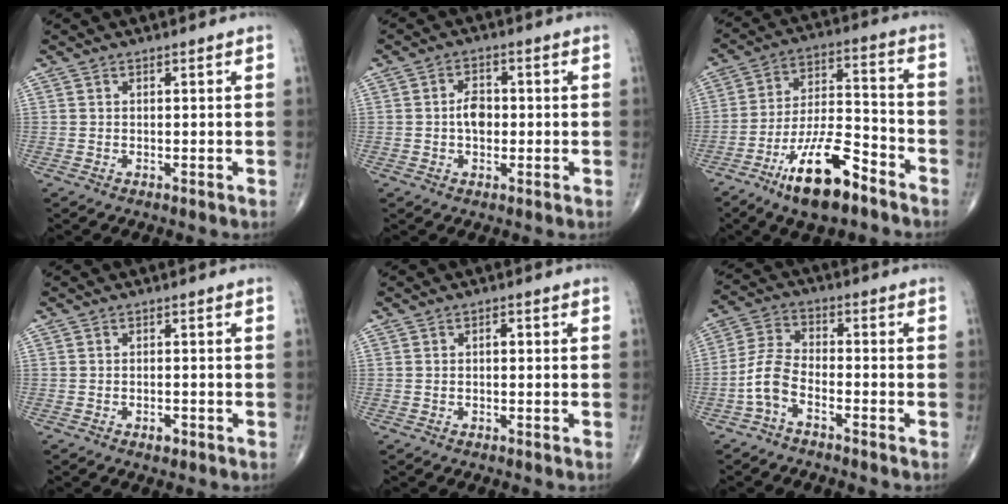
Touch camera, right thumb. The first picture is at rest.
{"total": 4.3, "force": [-0.3, 2.9, 3.2], "torque": [-0.045, 0.009, -0.010]}
{"total": 15.5, "force": [-9.6, 5.2, 11.0], "torque": [-0.188, 0.064, -0.172]}
{"total": 1.5, "force": [-0.8, 0.8, 0.9], "torque": [-0.012, 0.002, -0.013]}
{"total": 1.0, "force": [0.1, 0.5, 0.9], "torque": [-0.010, 0.003, -0.001]}
{"total": 6.3, "force": [-3.2, 2.9, 4.6], "torque": [-0.100, 0.034, -0.073]}